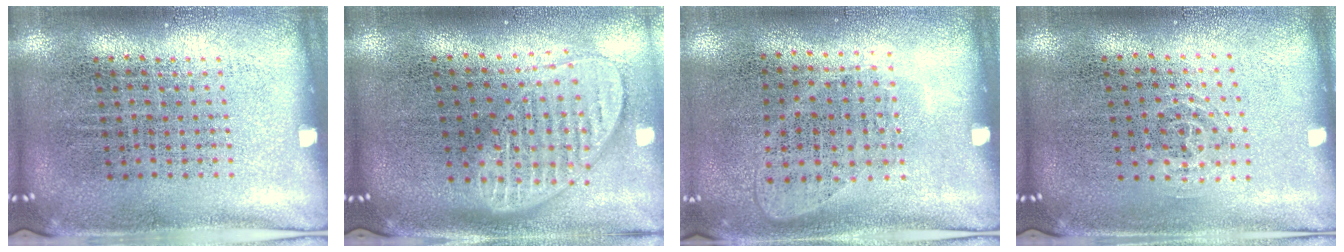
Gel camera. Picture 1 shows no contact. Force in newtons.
{"total": 2.0, "press": 1.5, "slide": 1.2}
{"total": 1.0, "press": 0.9, "slide": 0.5}
{"total": 0.8, "press": 0.5, "slide": 0.7}